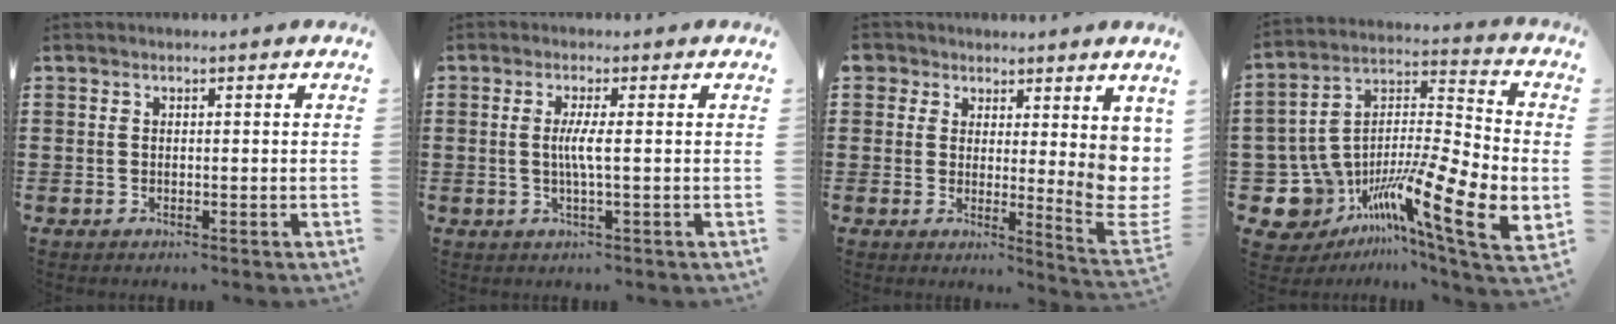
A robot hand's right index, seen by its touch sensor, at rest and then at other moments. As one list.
[{"total": 3.2, "force": [-0.1, -0.2, 3.2], "torque": [-0.067, -0.011, -0.006]}, {"total": 7.5, "force": [3.5, 4.4, 5.0], "torque": [-0.063, -0.030, 0.071]}, {"total": 15.2, "force": [-6.5, 5.8, 12.4], "torque": [-0.240, -0.013, -0.107]}]